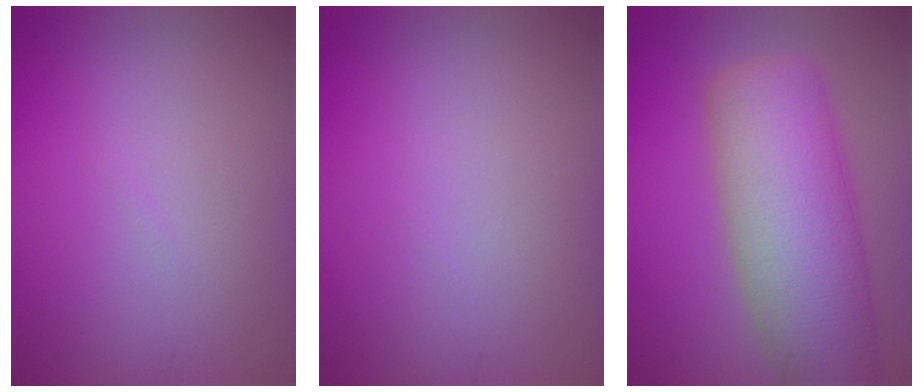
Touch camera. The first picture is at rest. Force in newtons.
{"total": 0.0}
{"total": 11.1, "press": 11.1, "slide": 0.7}